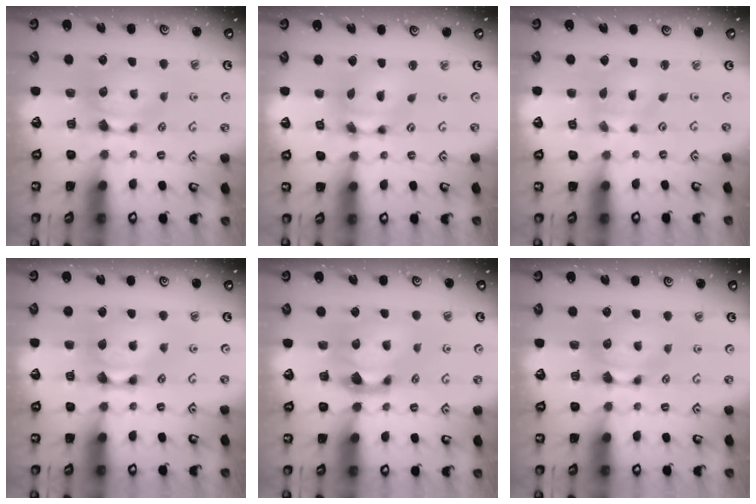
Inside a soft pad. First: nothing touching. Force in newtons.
{"total": 6.0, "press": 5.7, "slide": 2.0}
{"total": 1.6, "press": 0.9, "slide": 1.4}
{"total": 3.4, "press": 3.4, "slide": 0.3}
{"total": 2.6, "press": 2.0, "slide": 1.7}
{"total": 0.0}